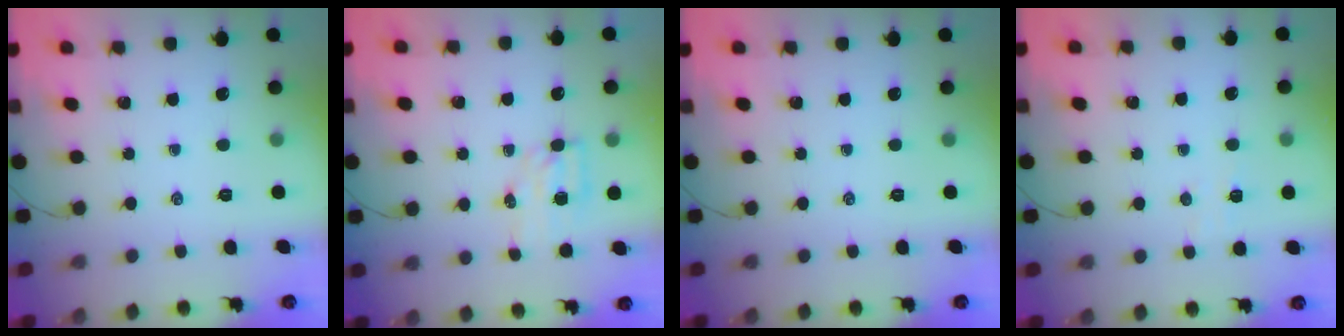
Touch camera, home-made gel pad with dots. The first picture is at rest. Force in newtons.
{"total": 5.4, "press": 5.4, "slide": 0.7}
{"total": 0.0}
{"total": 2.9, "press": 2.8, "slide": 0.7}